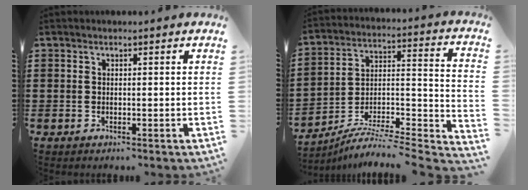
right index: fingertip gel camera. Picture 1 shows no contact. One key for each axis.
{"total": 5.6, "fx": -4.8, "fy": 0.8, "fz": 2.8, "tx": -0.043, "ty": -0.008, "tz": -0.099}